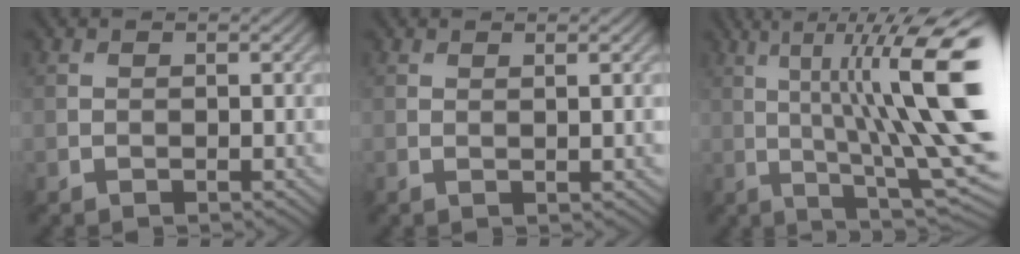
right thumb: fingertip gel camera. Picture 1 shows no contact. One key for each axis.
{"total": 1.6, "fx": 0.6, "fy": 0.0, "fz": 1.5, "tx": -0.018, "ty": 0.005, "tz": 0.008}
{"total": 17.2, "fx": 3.0, "fy": 4.0, "fz": 16.5, "tx": -0.249, "ty": 0.027, "tz": 0.060}